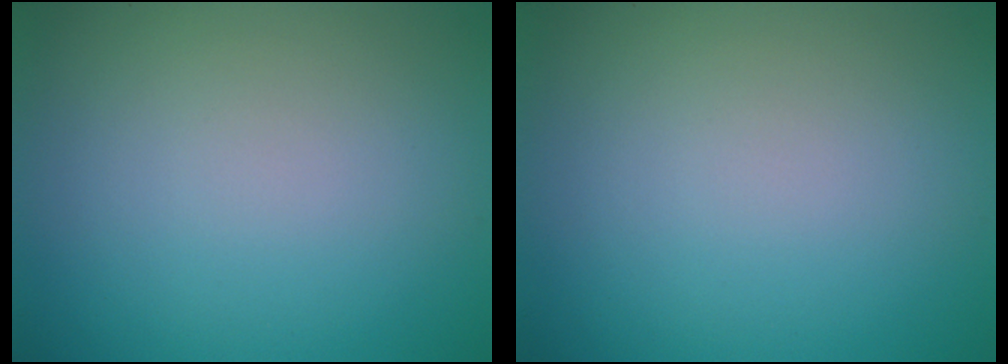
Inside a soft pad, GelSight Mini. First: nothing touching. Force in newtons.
{"total": 0.0}